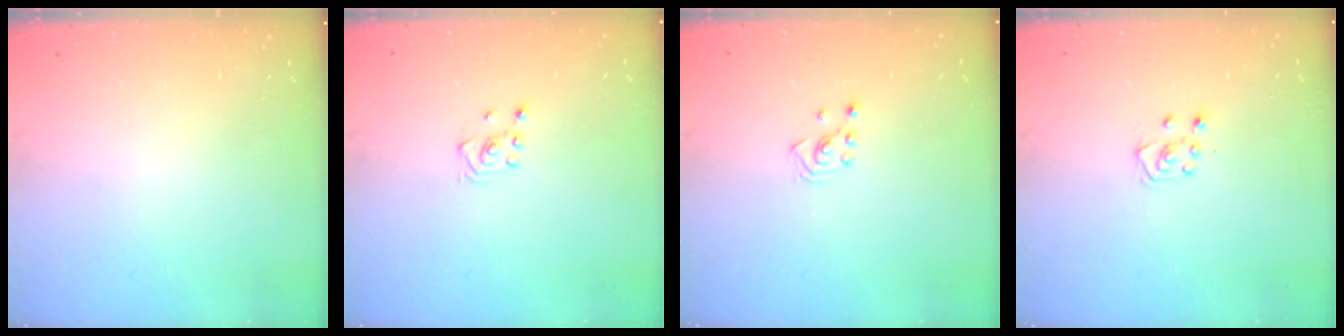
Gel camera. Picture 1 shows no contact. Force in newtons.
{"total": 2.8, "press": 2.6, "slide": 1.0}
{"total": 2.1, "press": 2.1, "slide": 0.3}
{"total": 4.8, "press": 4.8, "slide": 0.5}